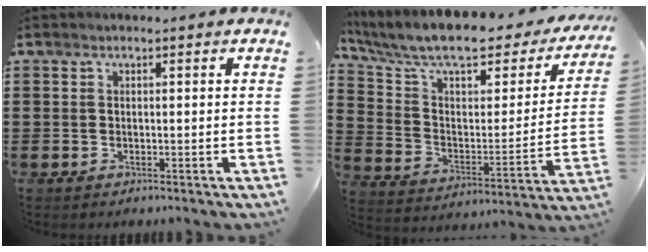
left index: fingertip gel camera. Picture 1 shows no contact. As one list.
[{"total": 9.7, "force": [7.9, 2.4, 5.0], "torque": [-0.126, -0.054, 0.132]}]